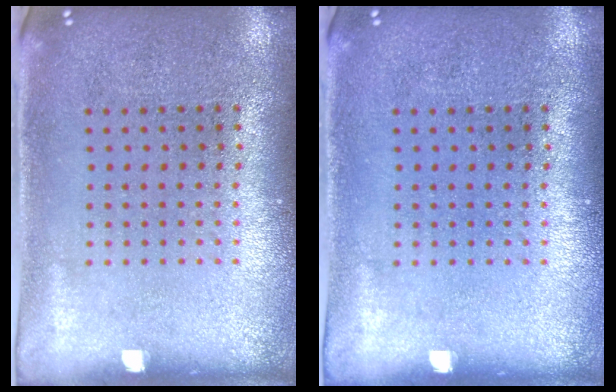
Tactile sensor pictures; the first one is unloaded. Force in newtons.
{"total": 0.0}